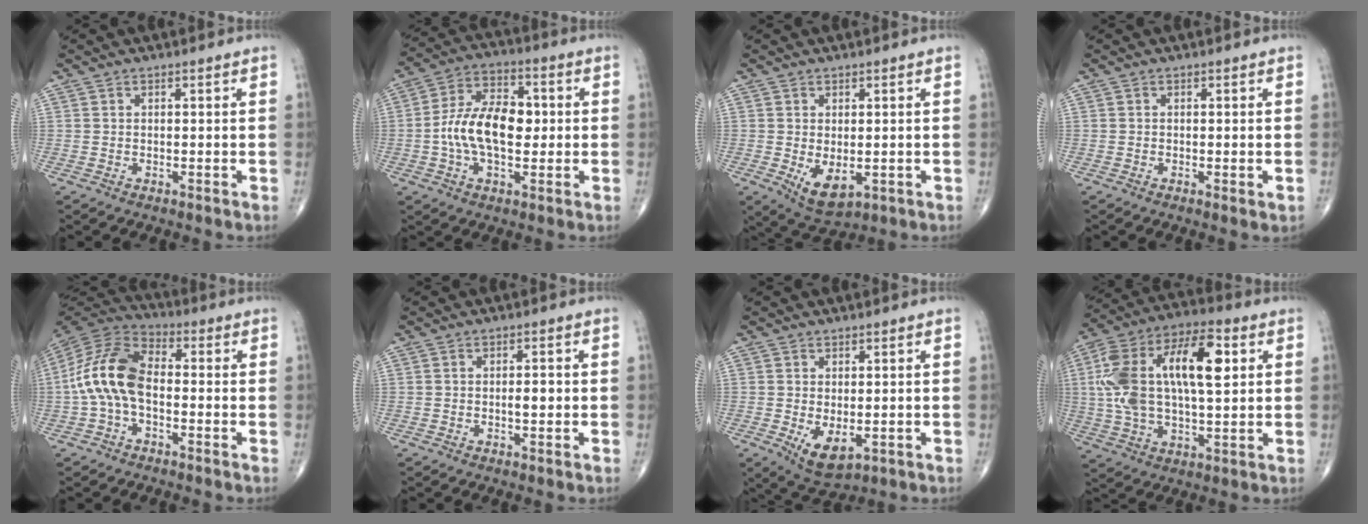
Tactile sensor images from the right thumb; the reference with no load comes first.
{"total": 13.3, "force": [-0.5, 7.6, 10.9], "torque": [-0.191, 0.025, -0.015]}
{"total": 6.1, "force": [-1.0, 3.3, 5.1], "torque": [-0.077, -0.013, -0.002]}
{"total": 1.2, "force": [-0.3, 0.3, 1.1], "torque": [-0.018, -0.004, -0.005]}
{"total": 13.1, "force": [-1.3, 7.5, 10.6], "torque": [-0.214, 0.037, -0.037]}
{"total": 2.3, "force": [-0.3, 1.0, 2.1], "torque": [-0.033, 0.002, -0.006]}
{"total": 6.1, "force": [-1.2, 3.2, 5.0], "torque": [-0.080, -0.014, -0.006]}
{"total": 22.0, "force": [4.3, 10.2, 19.0], "torque": [-0.360, 0.019, 0.065]}